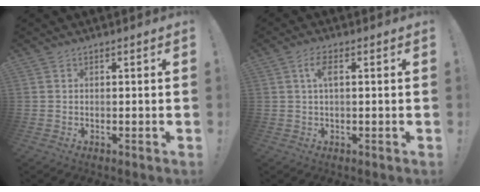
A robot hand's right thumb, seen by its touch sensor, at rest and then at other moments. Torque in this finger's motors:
{"motor_torque": [-0.35, 0.52, 0.49, -0.03, 0.21]}